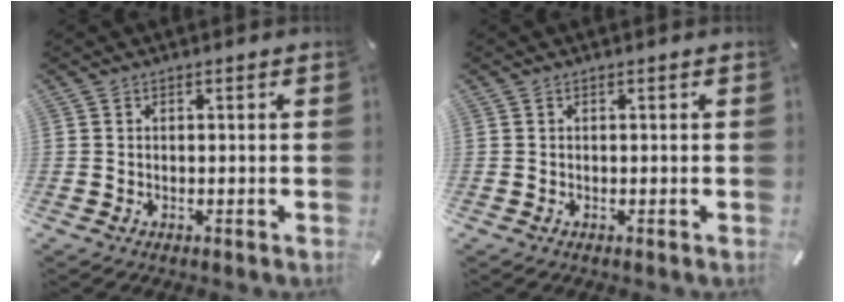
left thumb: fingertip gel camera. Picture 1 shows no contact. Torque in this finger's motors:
{"motor_torque": [0.00, 0.00, 0.00, 0.09, 0.00]}